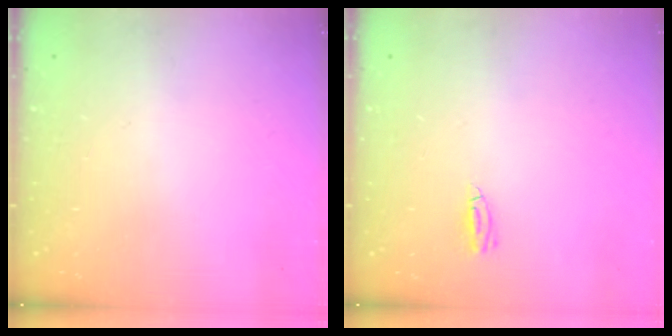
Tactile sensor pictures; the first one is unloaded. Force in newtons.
{"total": 7.0, "press": 3.8, "slide": 5.9}